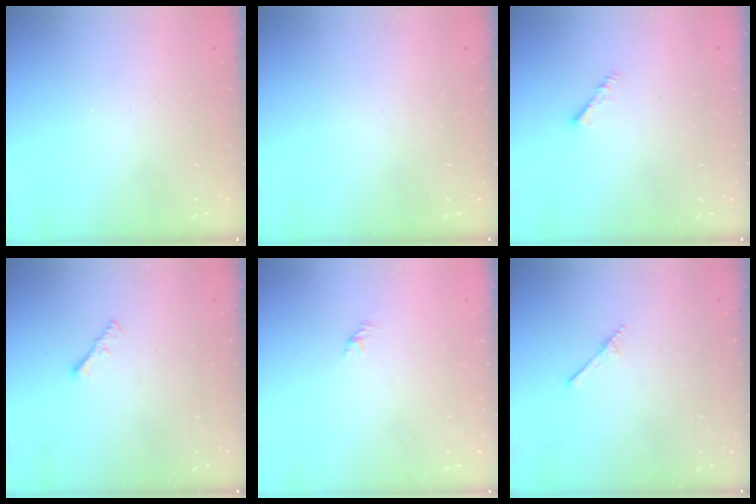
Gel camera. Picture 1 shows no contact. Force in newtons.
{"total": 0.0}
{"total": 1.9, "press": 1.9, "slide": 0.4}
{"total": 1.3, "press": 1.3, "slide": 0.4}
{"total": 0.0}
{"total": 2.9, "press": 2.9, "slide": 0.2}